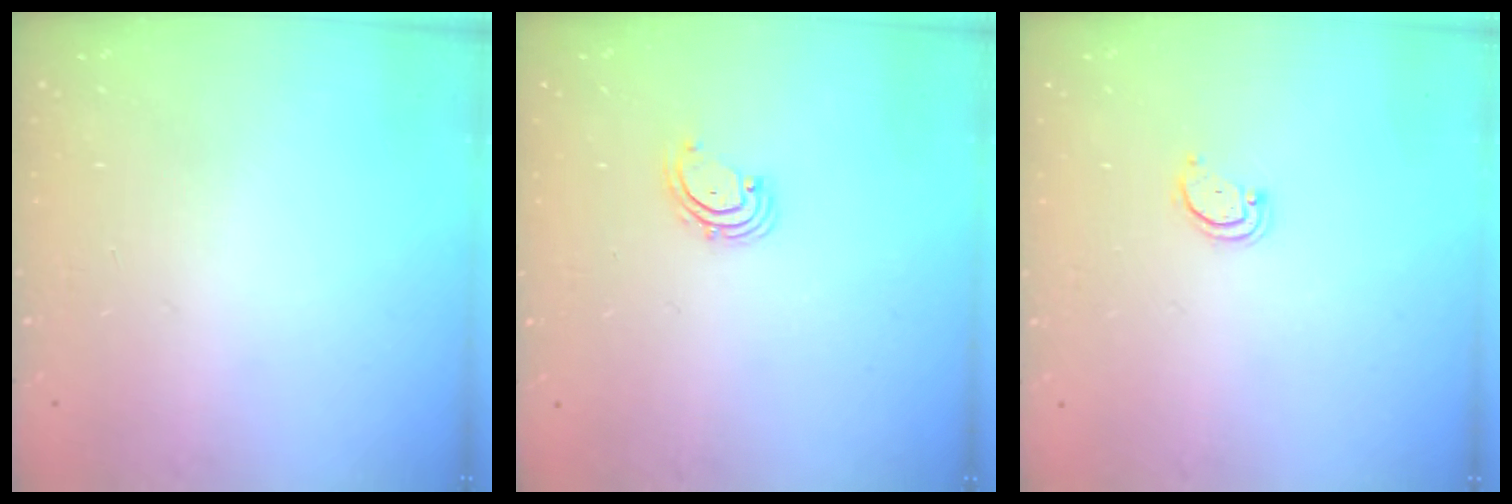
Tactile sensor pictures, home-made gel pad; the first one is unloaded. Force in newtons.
{"total": 2.0, "press": 2.0, "slide": 0.4}
{"total": 2.2, "press": 2.2, "slide": 0.2}